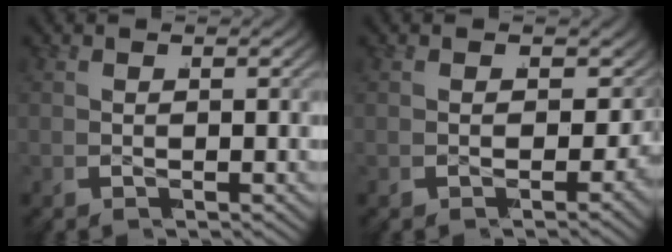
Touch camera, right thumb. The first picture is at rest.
{"total": 7.2, "force": [-0.4, 5.0, 5.1], "torque": [-0.065, -0.011, -0.002]}